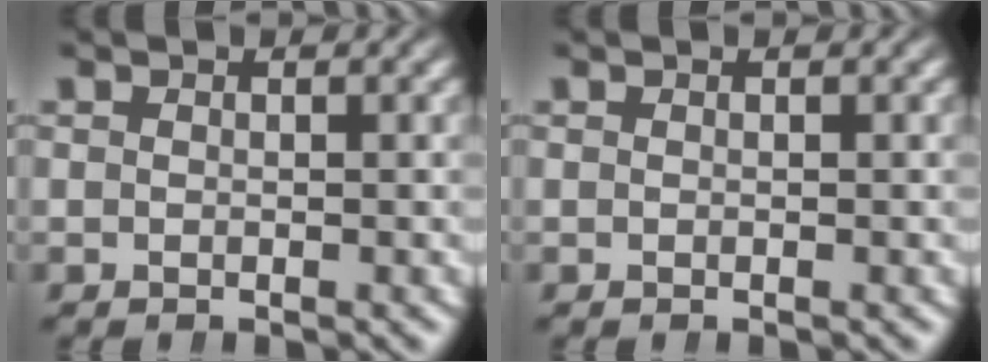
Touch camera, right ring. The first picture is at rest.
{"total": 0.0}